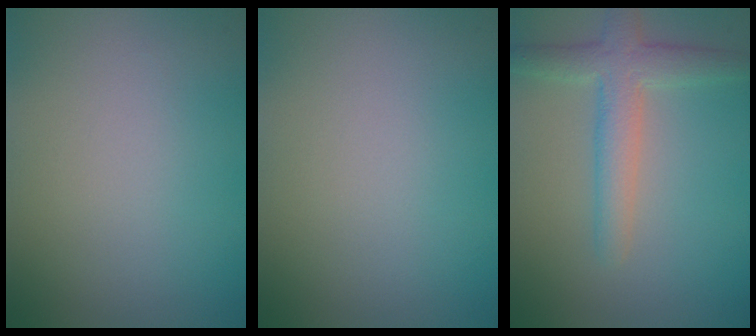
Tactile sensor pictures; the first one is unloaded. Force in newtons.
{"total": 0.0}
{"total": 3.7, "press": 3.7, "slide": 0.3}